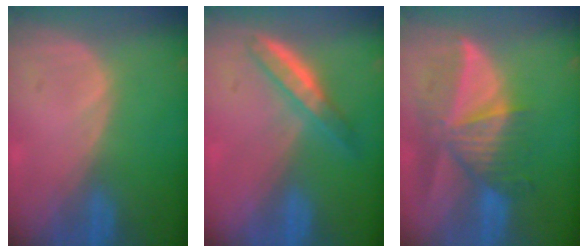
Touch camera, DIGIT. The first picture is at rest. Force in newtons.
{"total": 4.9, "press": 4.5, "slide": 1.9}
{"total": 9.2, "press": 8.3, "slide": 4.0}